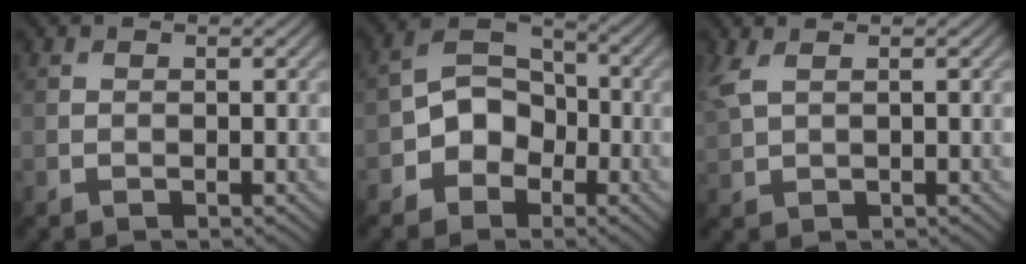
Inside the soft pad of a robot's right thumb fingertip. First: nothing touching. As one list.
[{"total": 6.2, "force": [-2.6, 4.8, 2.9], "torque": [-0.043, 0.008, -0.069]}, {"total": 3.1, "force": [1.5, 1.4, 2.4], "torque": [-0.076, 0.009, 0.034]}]